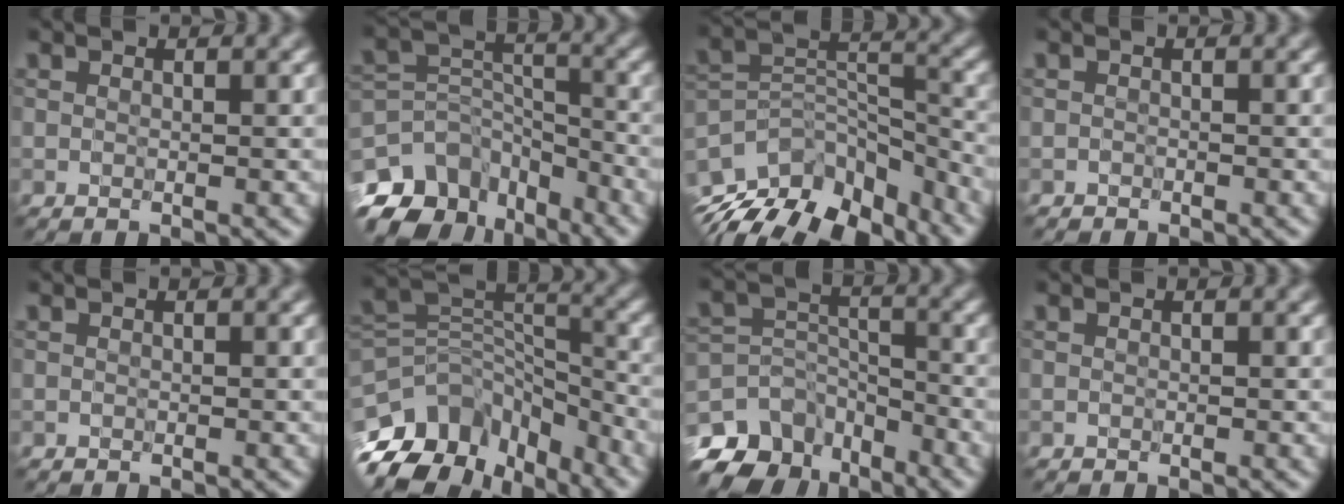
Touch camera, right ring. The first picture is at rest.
{"total": 9.3, "force": [-6.2, 5.4, 4.4], "torque": [-0.080, -0.001, -0.118]}
{"total": 11.4, "force": [-9.0, 4.9, 4.9], "torque": [-0.092, 0.014, -0.150]}
{"total": 0.6, "force": [-0.5, 0.3, -0.1], "torque": [0.004, -0.002, -0.009]}
{"total": 0.0}
{"total": 12.4, "force": [-8.6, 6.9, 5.7], "torque": [-0.119, 0.020, -0.146]}
{"total": 8.3, "force": [-5.9, 4.7, 3.6], "torque": [-0.068, -0.008, -0.112]}
{"total": 0.0}